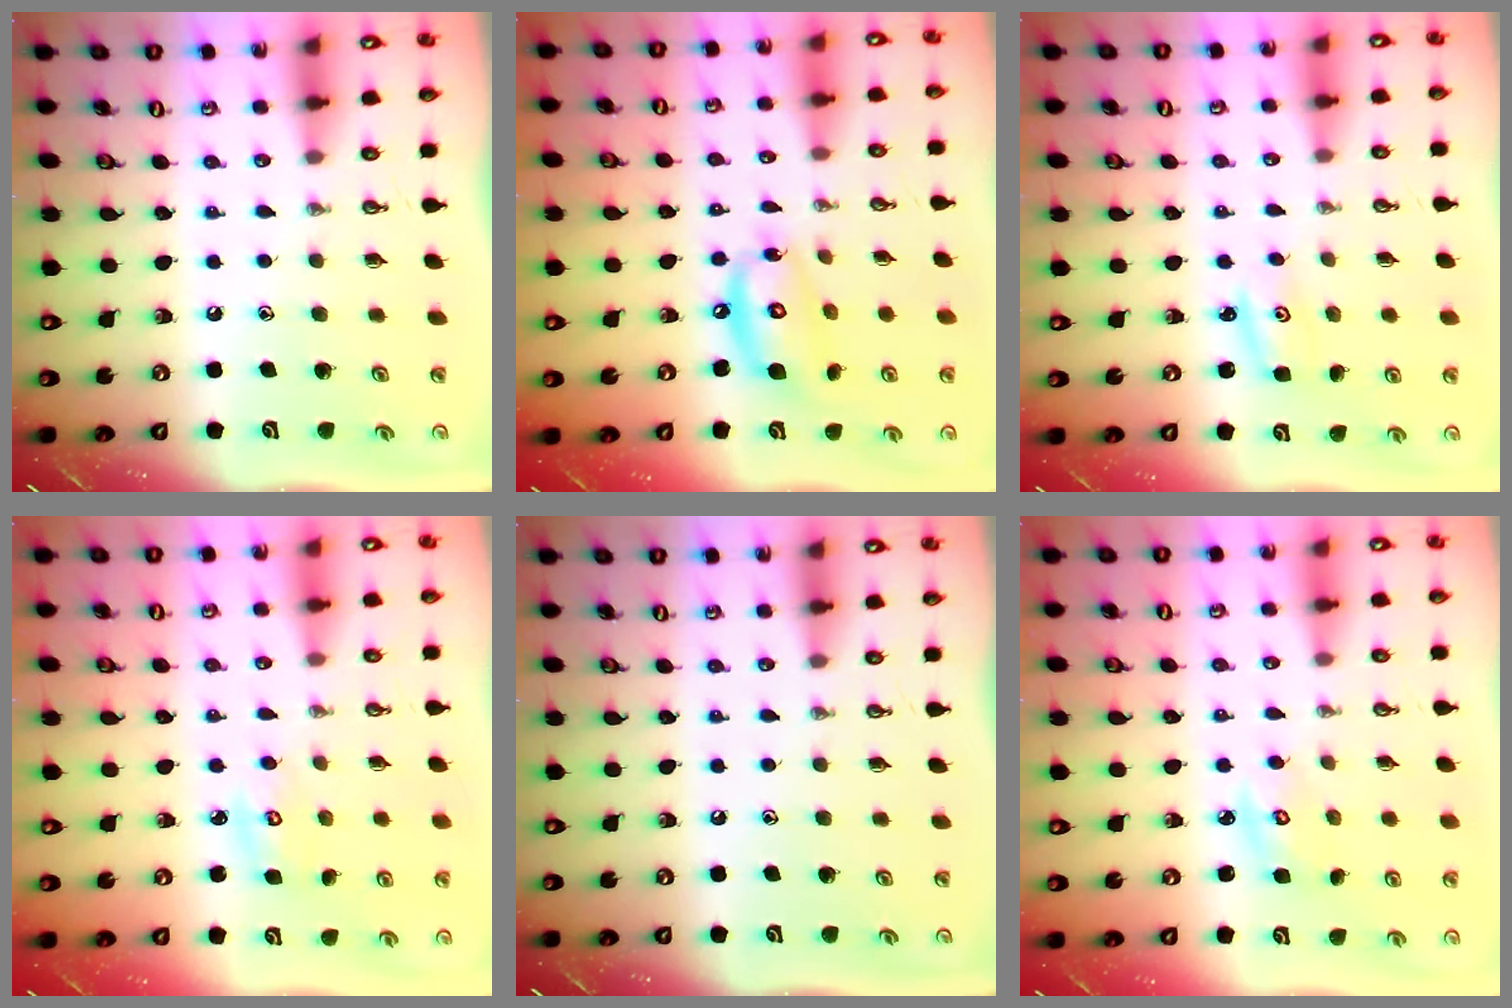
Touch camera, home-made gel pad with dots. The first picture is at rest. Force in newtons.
{"total": 12.9, "press": 12.8, "slide": 1.5}
{"total": 2.7, "press": 2.7, "slide": 0.3}
{"total": 3.8, "press": 3.8, "slide": 0.3}
{"total": 0.0}
{"total": 3.5, "press": 3.5, "slide": 0.2}